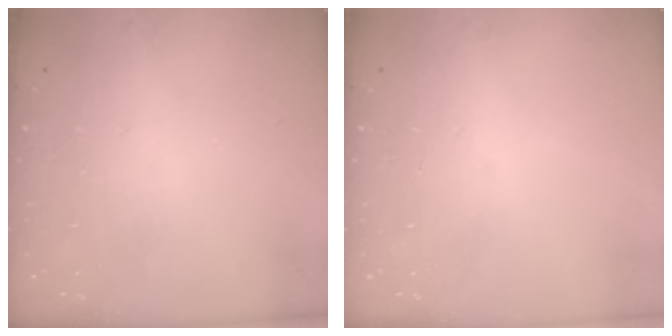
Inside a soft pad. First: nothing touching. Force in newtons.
{"total": 0.0}